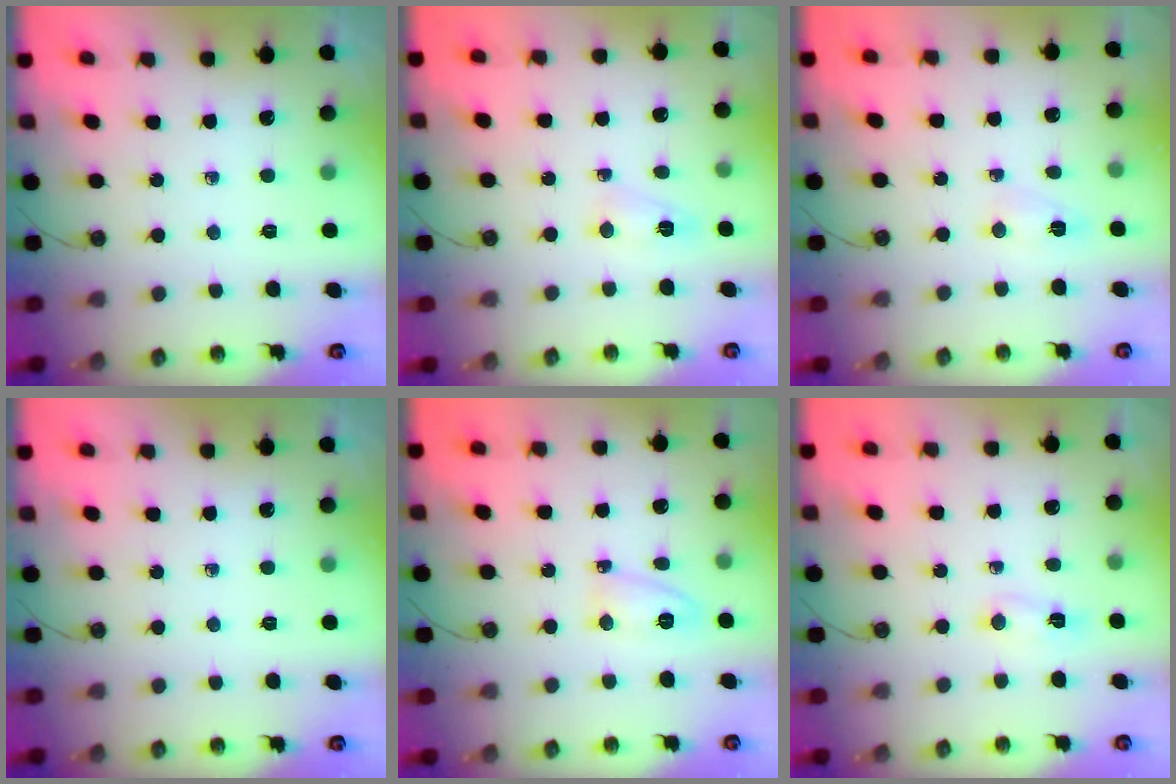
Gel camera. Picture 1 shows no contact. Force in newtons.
{"total": 4.0, "press": 4.0, "slide": 0.6}
{"total": 3.3, "press": 3.3, "slide": 0.6}
{"total": 0.0}
{"total": 5.1, "press": 5.1, "slide": 0.7}
{"total": 4.4, "press": 4.1, "slide": 1.5}